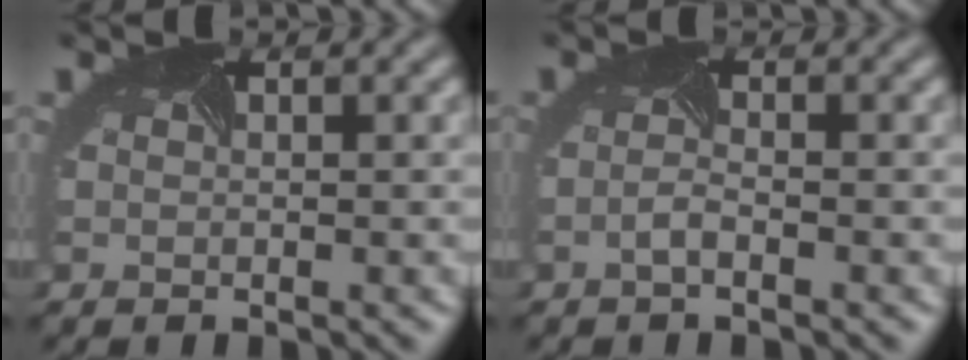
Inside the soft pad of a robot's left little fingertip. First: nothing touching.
{"total": 1.1, "force": [-0.9, 0.0, 0.7], "torque": [-0.020, -0.003, -0.019]}